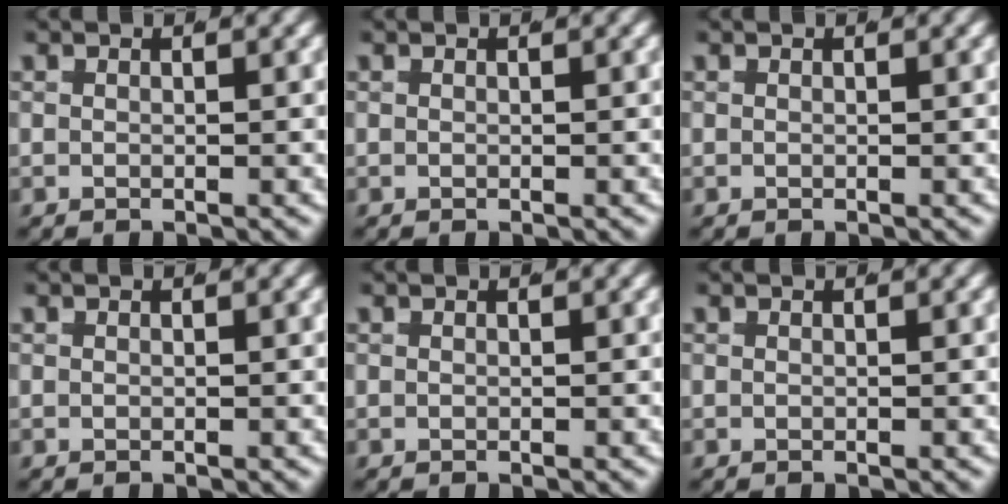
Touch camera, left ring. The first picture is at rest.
{"total": 0.0}
{"total": 0.0}
{"total": 0.0}
{"total": 0.0}
{"total": 0.0}